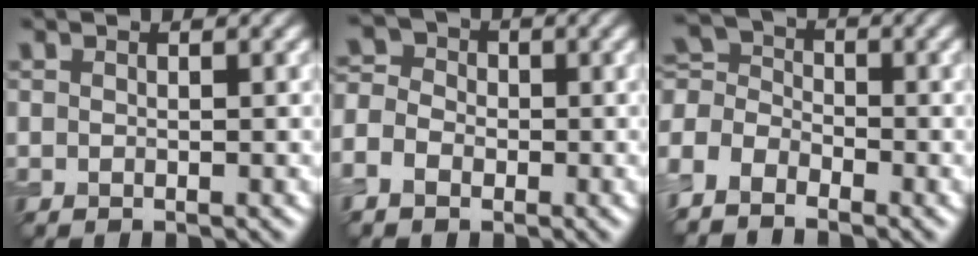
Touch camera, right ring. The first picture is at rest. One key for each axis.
{"total": 4.5, "fx": -1.8, "fy": 3.6, "fz": 1.9, "tx": -0.031, "ty": 0.001, "tz": -0.045}
{"total": 4.7, "fx": -3.3, "fy": 2.5, "fz": 2.2, "tx": -0.047, "ty": 0.006, "tz": -0.080}